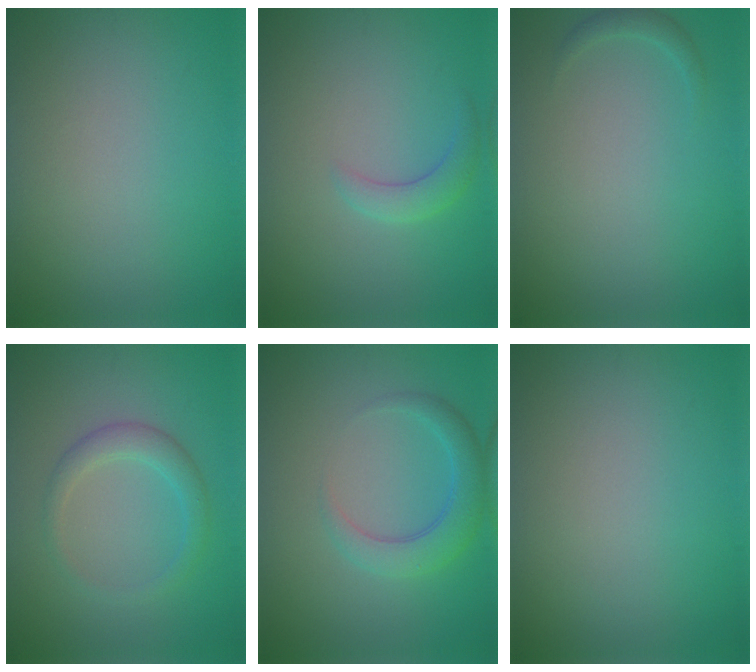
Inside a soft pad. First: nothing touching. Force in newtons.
{"total": 2.0, "press": 2.0, "slide": 0.1}
{"total": 0.9, "press": 0.9, "slide": 0.1}
{"total": 2.5, "press": 2.5, "slide": 0.1}
{"total": 3.4, "press": 3.3, "slide": 0.2}
{"total": 0.0}